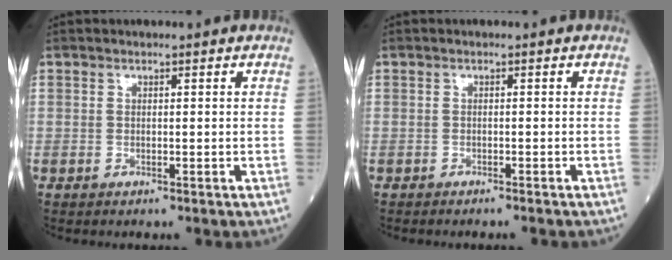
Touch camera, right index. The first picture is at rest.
{"total": 1.8, "force": [-1.7, 0.0, 0.6], "torque": [-0.011, -0.002, -0.020]}